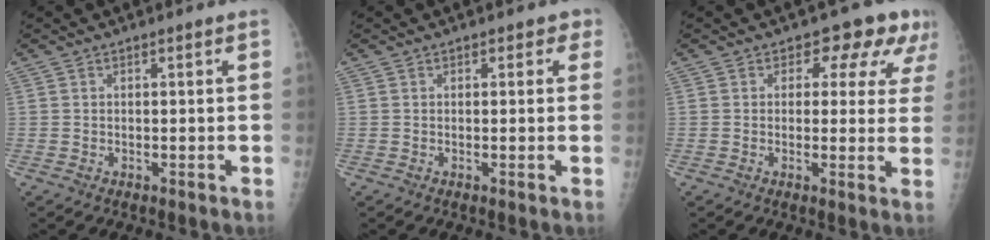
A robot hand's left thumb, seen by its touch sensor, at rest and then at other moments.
{"total": 1.9, "force": [1.0, 1.3, 0.9], "torque": [0.014, 0.001, 0.004]}
{"total": 8.6, "force": [5.1, 5.3, 4.4], "torque": [-0.008, -0.017, 0.041]}